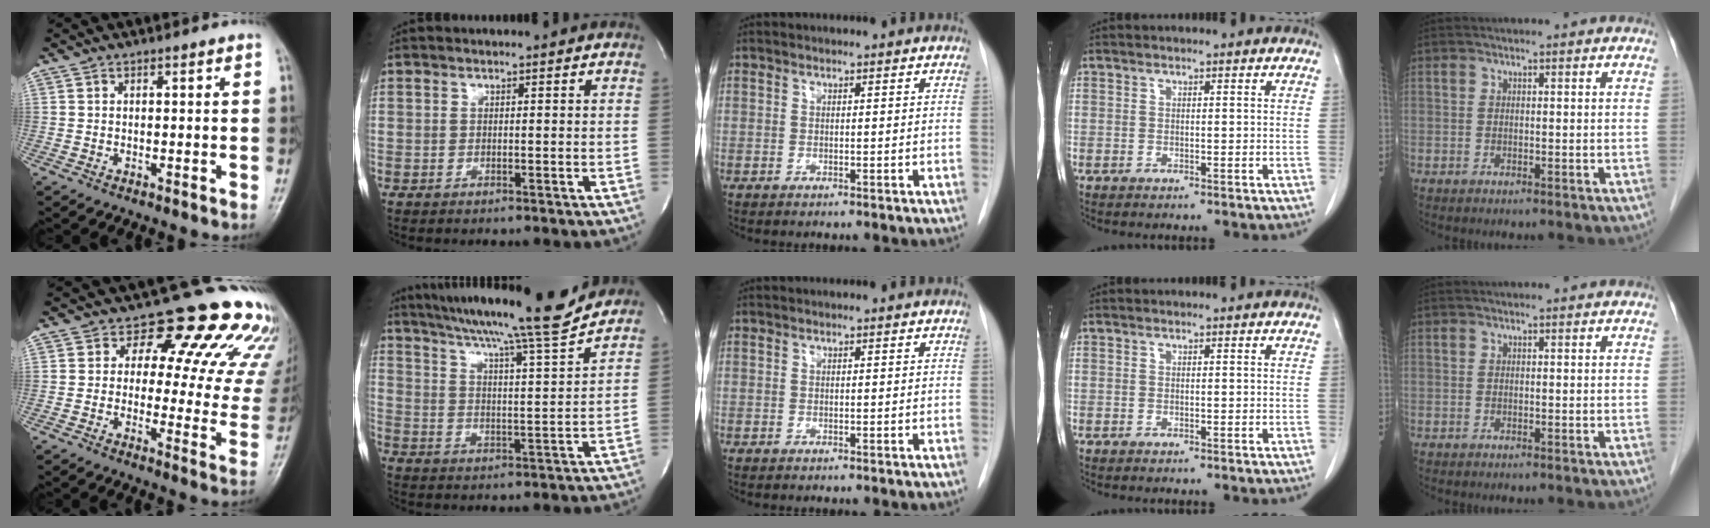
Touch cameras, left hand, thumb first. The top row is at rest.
{"thumb": {"total": 17.7, "force": [13.1, 7.7, 8.9], "torque": [-0.045, -0.064, 0.128]}, "index": {"total": 18.5, "force": [16.4, -1.1, 8.4], "torque": [-0.142, -0.028, 0.241]}}